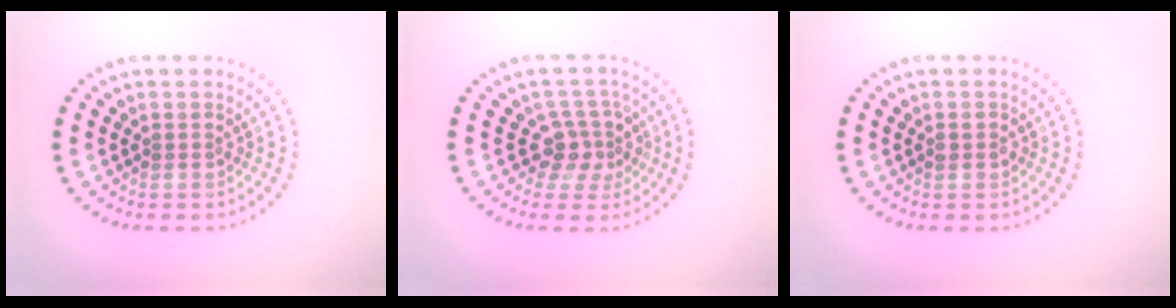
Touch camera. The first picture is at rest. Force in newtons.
{"total": 2.7, "press": 2.0, "slide": 1.8}
{"total": 0.8, "press": 0.8, "slide": 0.2}